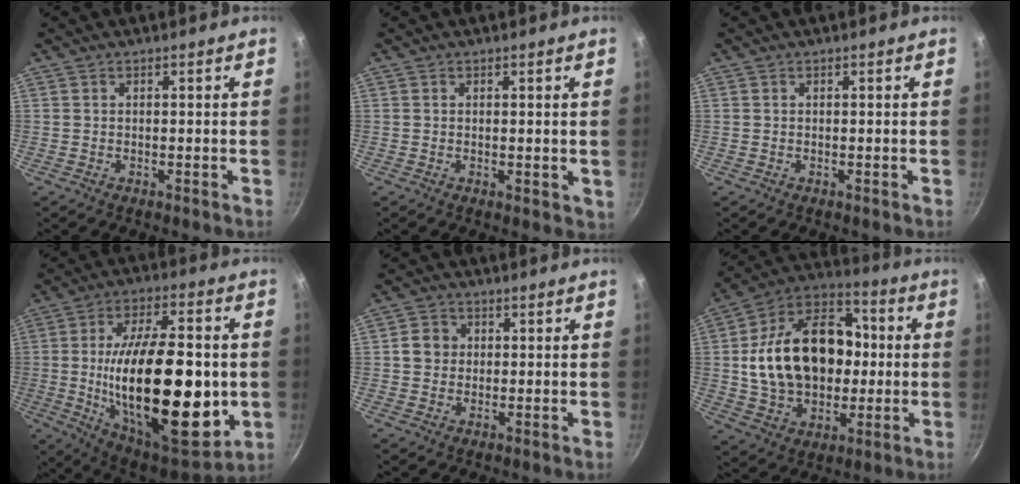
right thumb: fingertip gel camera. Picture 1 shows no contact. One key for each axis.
{"total": 1.8, "fx": 0.4, "fy": 0.9, "fz": 1.5, "tx": -0.017, "ty": -0.004, "tz": 0.004}
{"total": 0.0}
{"total": 31.4, "fx": -2.5, "fy": 14.0, "fz": 28.0, "tx": -0.445, "ty": -0.003, "tz": -0.031}
{"total": 4.3, "fx": 0.3, "fy": 3.9, "fz": 1.6, "tx": -0.007, "ty": 0.008, "tz": -0.003}
{"total": 25.0, "fx": 0.8, "fy": 17.8, "fz": 17.6, "tx": -0.274, "ty": 0.039, "tz": 0.013}